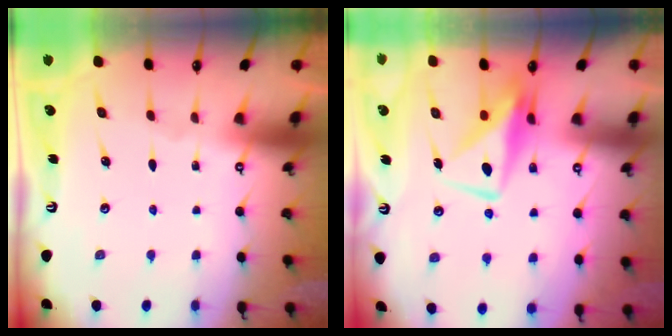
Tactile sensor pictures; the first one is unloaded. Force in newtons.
{"total": 8.8, "press": 8.8, "slide": 0.9}